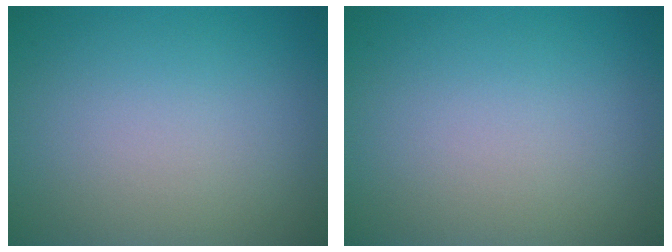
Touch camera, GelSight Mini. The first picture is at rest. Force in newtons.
{"total": 0.0}